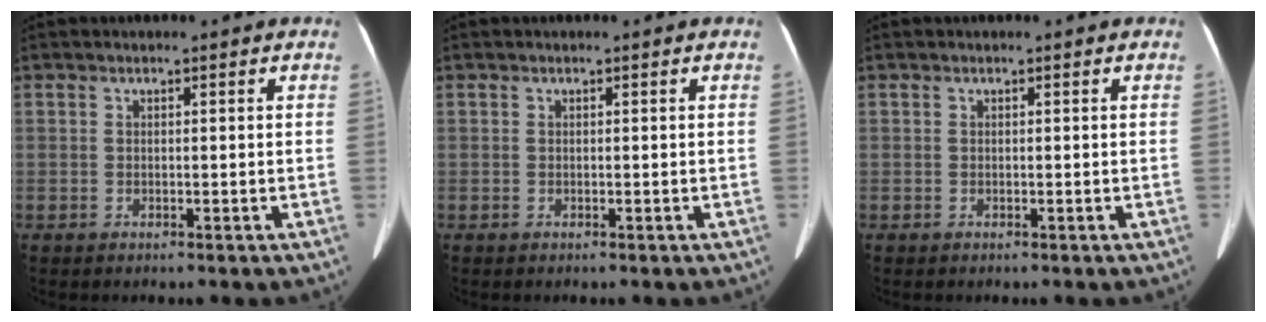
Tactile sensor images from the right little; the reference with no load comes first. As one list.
[{"total": 0.0}, {"total": 0.0}]